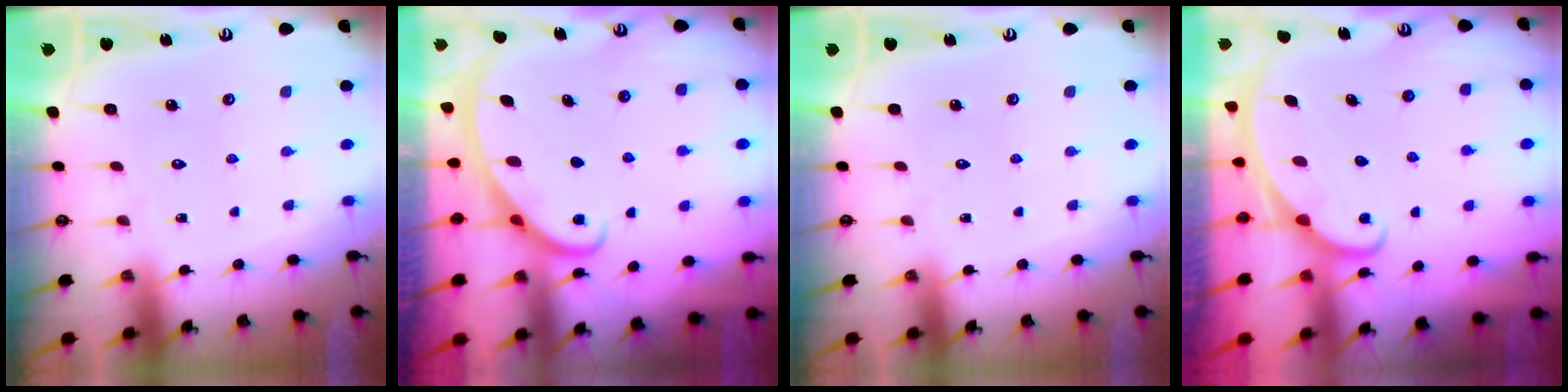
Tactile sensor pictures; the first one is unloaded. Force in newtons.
{"total": 2.6, "press": 2.6, "slide": 0.4}
{"total": 0.0}
{"total": 1.9, "press": 1.9, "slide": 0.1}